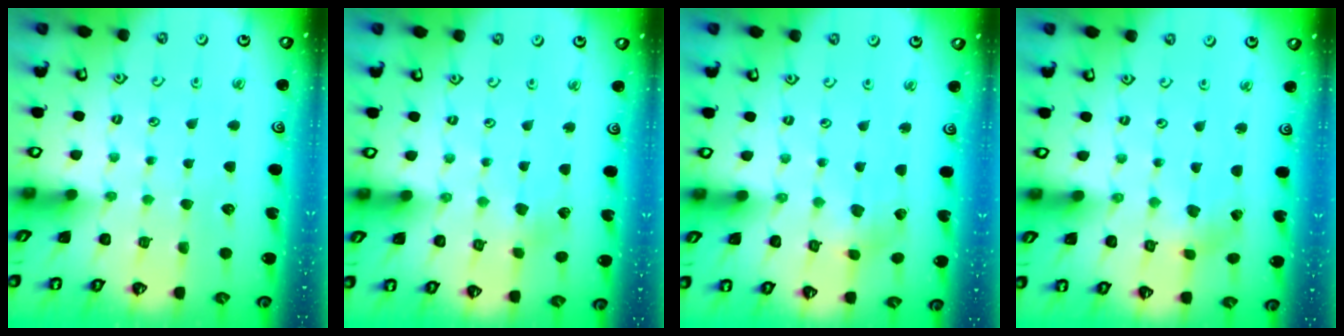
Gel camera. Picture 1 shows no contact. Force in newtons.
{"total": 2.3, "press": 2.3, "slide": 0.4}
{"total": 2.3, "press": 2.3, "slide": 0.3}
{"total": 0.0}